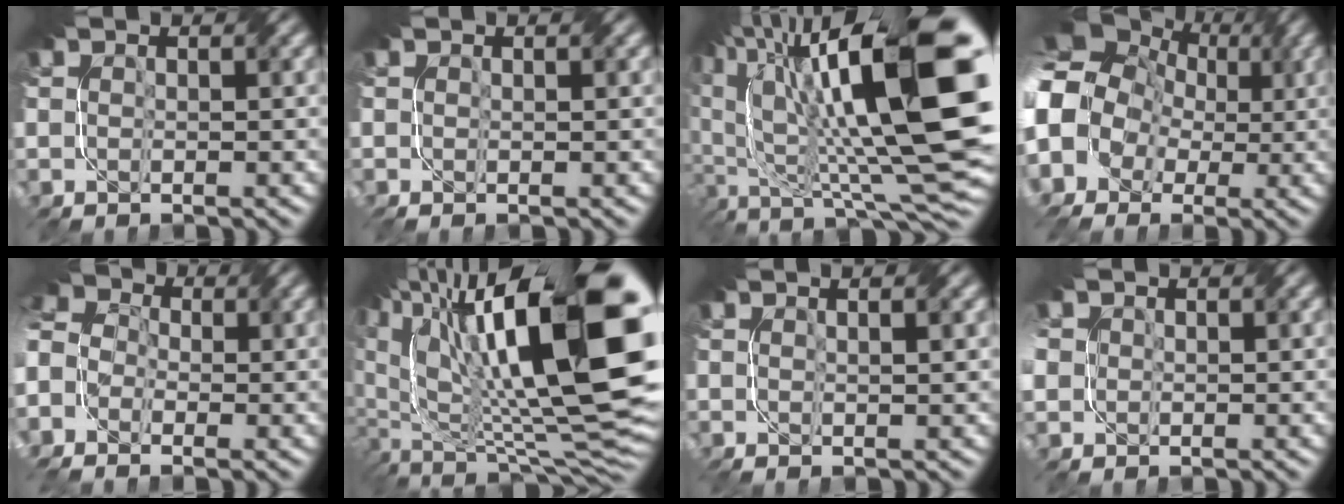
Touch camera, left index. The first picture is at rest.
{"total": 1.0, "force": [0.1, 0.3, 0.9], "torque": [-0.011, -0.001, 0.003]}
{"total": 18.9, "force": [3.2, 6.5, 17.5], "torque": [-0.265, 0.014, 0.065]}
{"total": 12.0, "force": [0.0, 10.6, 5.7], "torque": [-0.136, 0.000, -0.031]}
{"total": 6.6, "force": [-3.0, 4.7, 3.5], "torque": [-0.087, -0.010, -0.056]}
{"total": 18.4, "force": [3.2, 8.0, 16.2], "torque": [-0.259, -0.012, 0.073]}
{"total": 2.6, "force": [0.8, 0.9, 2.3], "torque": [-0.017, 0.006, 0.002]}
{"total": 2.7, "force": [0.8, 2.3, 1.1], "torque": [-0.030, 0.008, 0.016]}